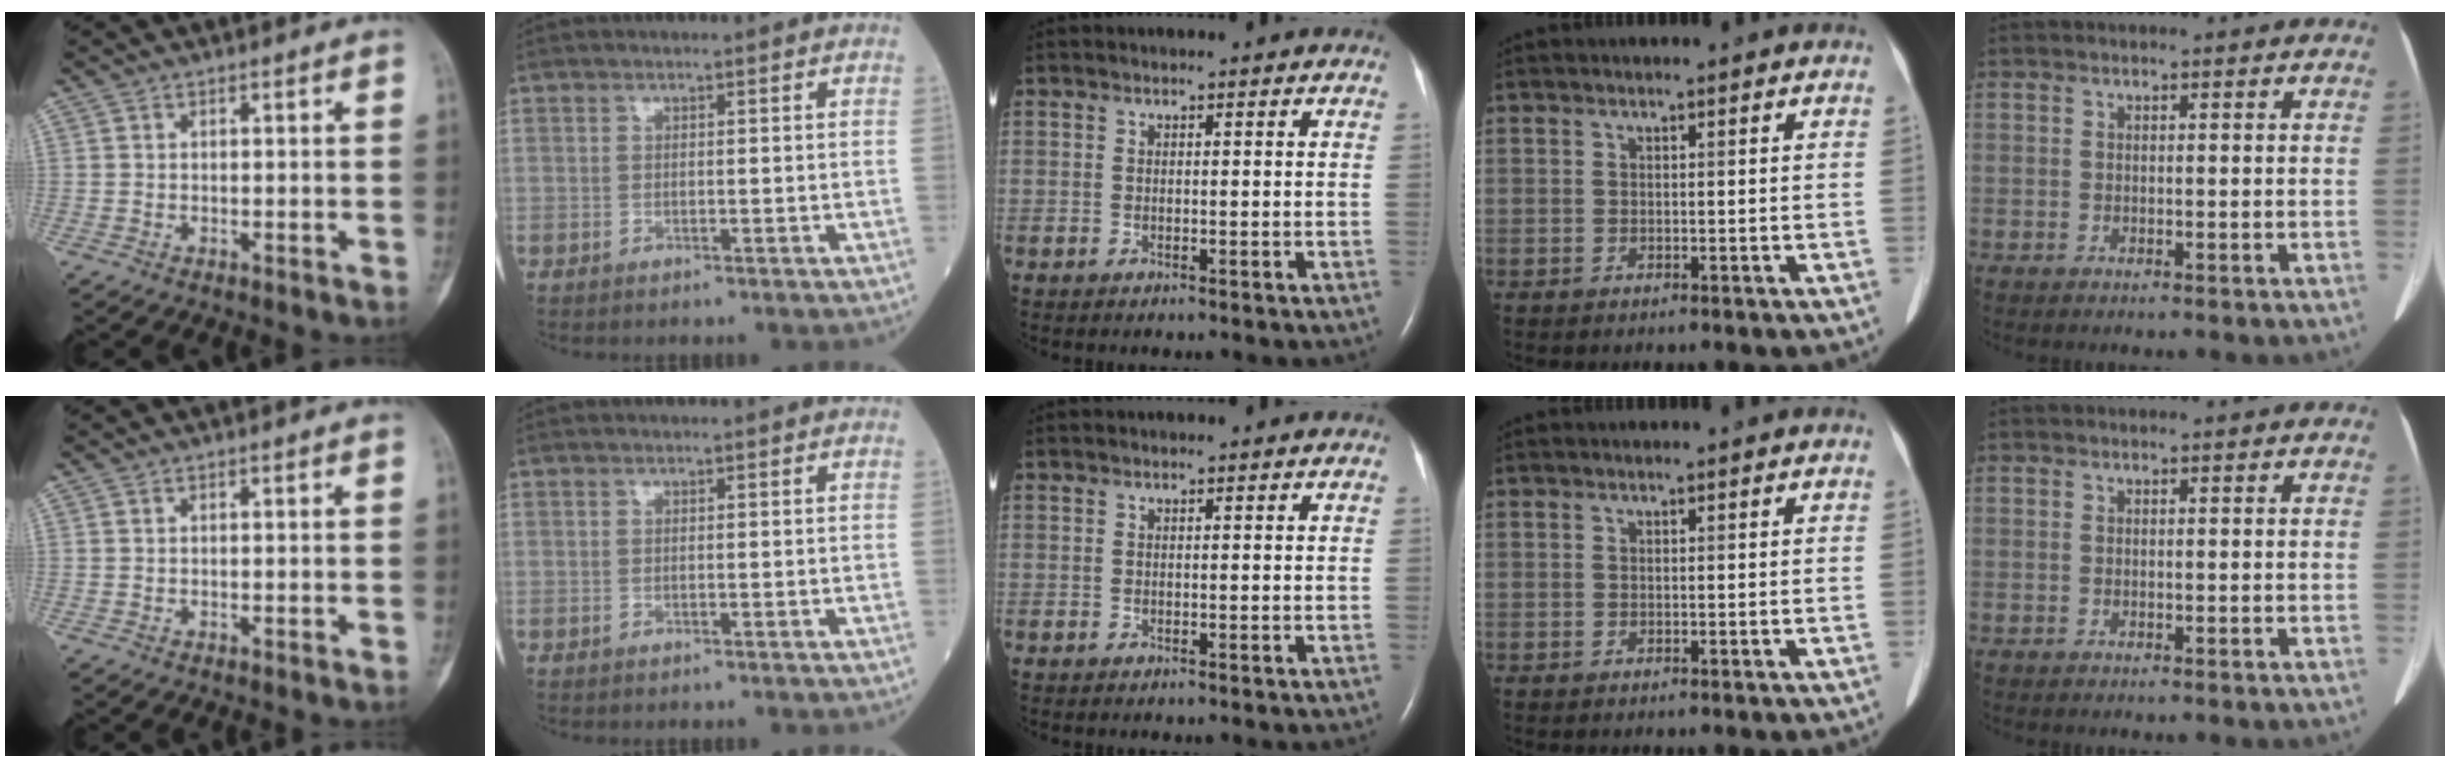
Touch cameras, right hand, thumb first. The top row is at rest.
{}